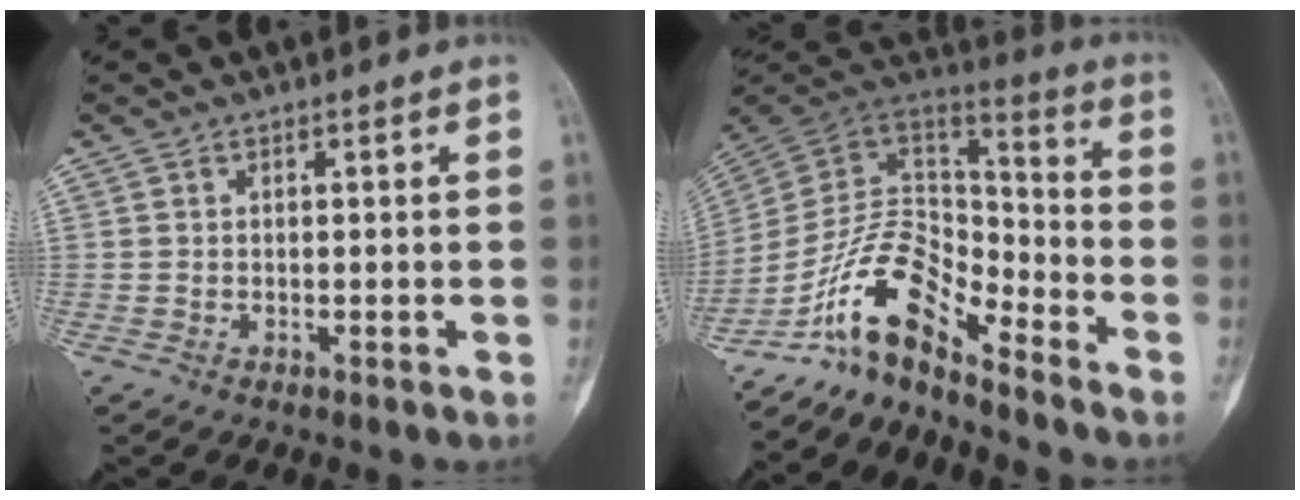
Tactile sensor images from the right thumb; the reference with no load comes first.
{"total": 13.6, "force": [-10.5, 5.0, 7.1], "torque": [-0.117, 0.105, -0.203]}